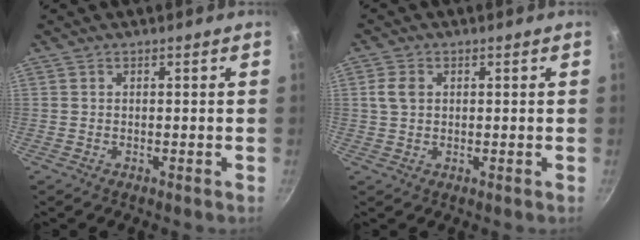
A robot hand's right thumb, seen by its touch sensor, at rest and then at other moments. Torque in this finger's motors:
{"motor_torque": [0.10, 0.26, 0.39, 0.07, 0.01]}